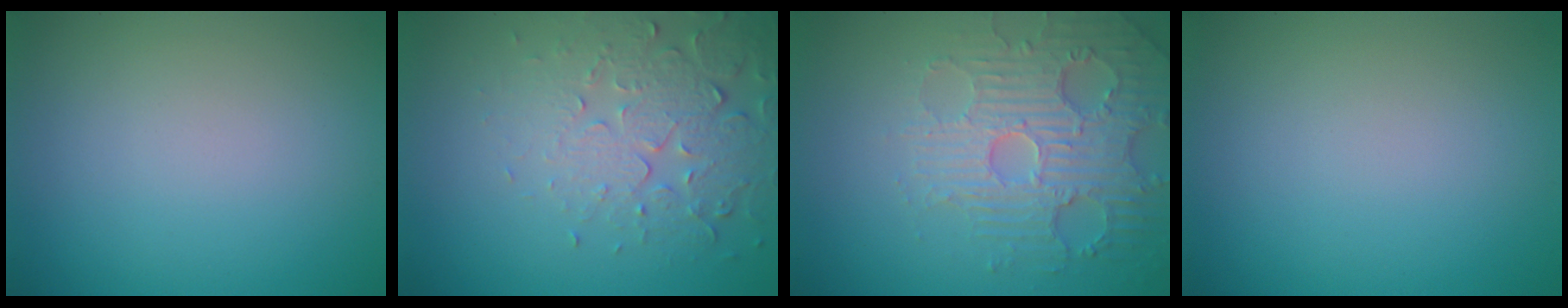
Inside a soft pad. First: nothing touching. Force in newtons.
{"total": 5.3, "press": 3.9, "slide": 3.6}
{"total": 4.9, "press": 4.4, "slide": 2.3}
{"total": 0.0}